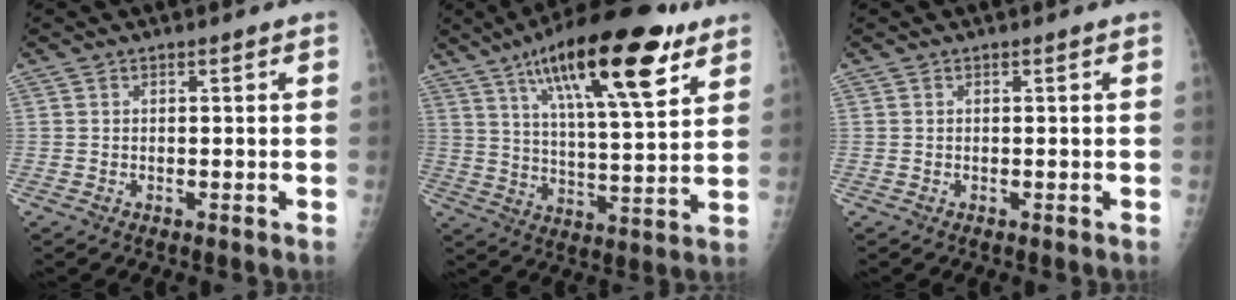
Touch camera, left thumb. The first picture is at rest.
{"total": 22.6, "force": [12.2, 6.3, 18.0], "torque": [-0.273, -0.032, 0.196]}
{"total": 0.0}